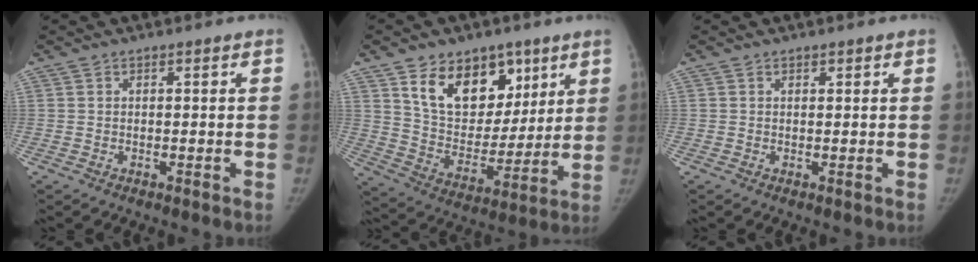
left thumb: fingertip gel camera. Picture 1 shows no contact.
{"total": 17.7, "force": [9.4, 11.7, 9.3], "torque": [-0.101, -0.051, 0.169]}
{"total": 0.7, "force": [0.5, 0.4, 0.1], "torque": [0.003, -0.004, 0.005]}